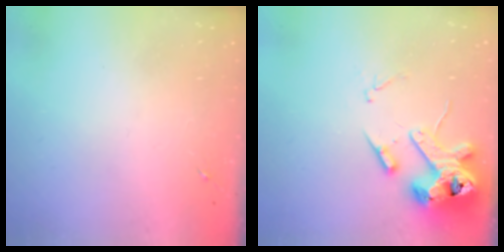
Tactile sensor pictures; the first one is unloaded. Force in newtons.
{"total": 15.6, "press": 15.4, "slide": 2.3}